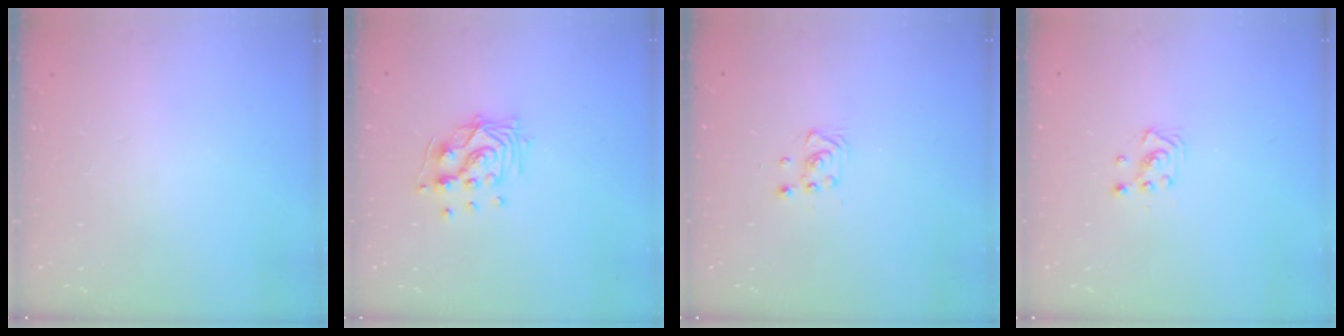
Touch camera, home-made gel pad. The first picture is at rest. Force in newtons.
{"total": 11.0, "press": 11.0, "slide": 0.9}
{"total": 3.8, "press": 3.7, "slide": 0.6}
{"total": 3.1, "press": 3.1, "slide": 0.3}